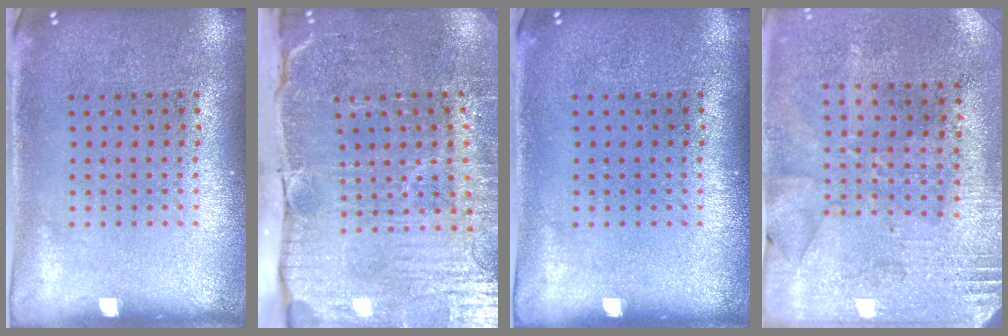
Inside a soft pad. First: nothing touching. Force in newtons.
{"total": 4.8, "press": 4.3, "slide": 2.1}
{"total": 0.0}
{"total": 2.8, "press": 2.2, "slide": 1.7}